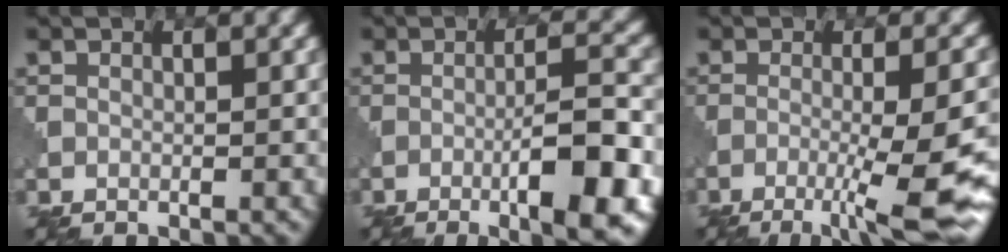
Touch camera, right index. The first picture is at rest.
{"total": 8.2, "force": [-3.2, 1.6, 7.3], "torque": [-0.103, 0.010, -0.047]}
{"total": 9.3, "force": [-4.1, 1.6, 8.2], "torque": [-0.117, -0.001, -0.062]}